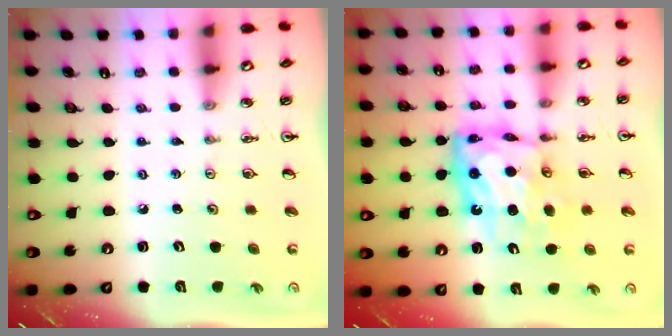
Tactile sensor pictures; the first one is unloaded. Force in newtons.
{"total": 12.4, "press": 12.3, "slide": 1.0}